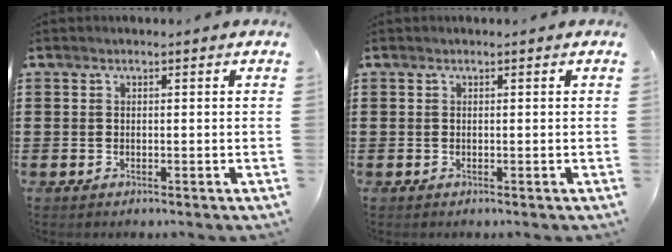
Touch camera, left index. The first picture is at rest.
{"total": 0.0}